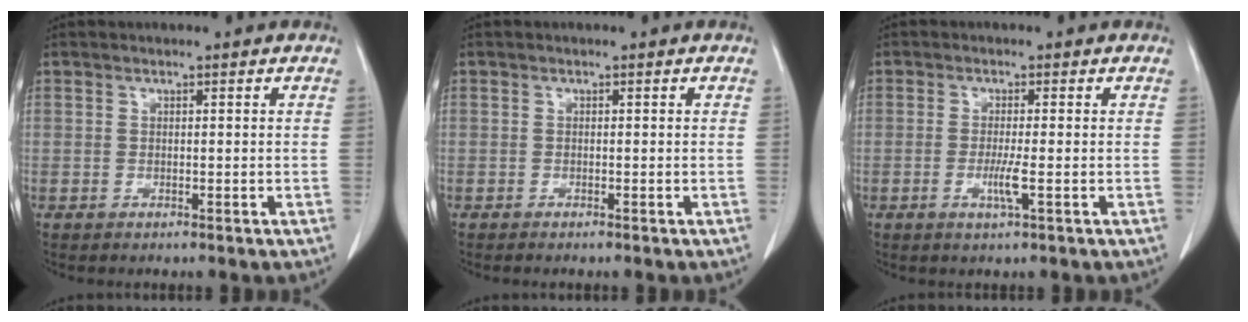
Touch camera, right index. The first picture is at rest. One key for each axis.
{"total": 0.7, "fx": -0.6, "fy": 0.0, "fz": 0.4, "tx": -0.008, "ty": -0.001, "tz": -0.009}
{"total": 2.8, "fx": -0.8, "fy": -0.2, "fz": 2.7, "tx": -0.054, "ty": -0.007, "tz": -0.017}